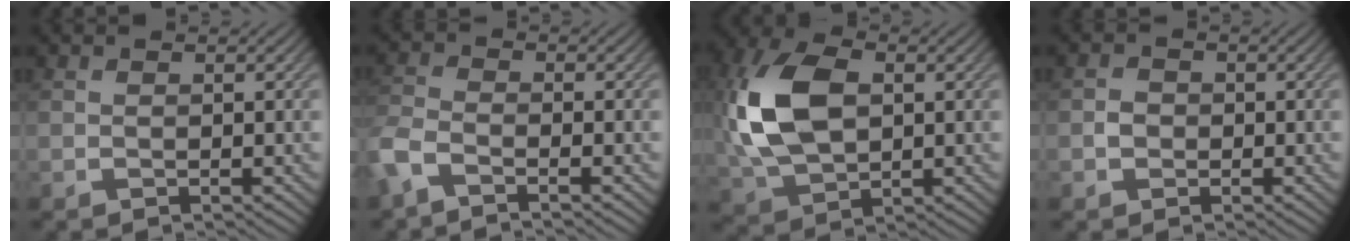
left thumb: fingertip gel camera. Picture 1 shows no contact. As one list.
[{"total": 4.2, "force": [-3.0, 1.3, 2.6], "torque": [-0.065, -0.010, -0.076]}, {"total": 12.6, "force": [1.4, 7.8, 9.8], "torque": [-0.241, 0.015, 0.022]}, {"total": 1.4, "force": [-0.4, 1.3, 0.4], "torque": [-0.005, 0.000, -0.013]}]